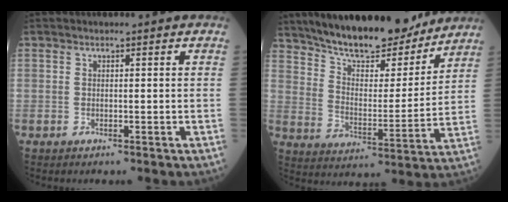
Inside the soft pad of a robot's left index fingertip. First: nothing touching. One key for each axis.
{"total": 18.2, "fx": 15.9, "fy": 4.5, "fz": 7.6, "tx": -0.121, "ty": -0.008, "tz": 0.248}